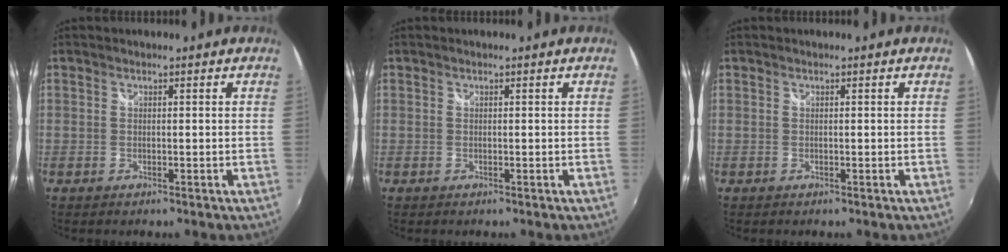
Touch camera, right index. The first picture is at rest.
{"total": 0.0}
{"total": 0.0}